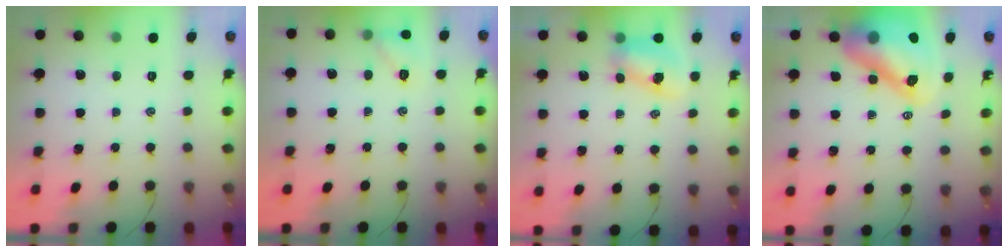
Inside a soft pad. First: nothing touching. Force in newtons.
{"total": 8.0, "press": 7.8, "slide": 1.7}
{"total": 8.4, "press": 8.3, "slide": 1.2}
{"total": 17.1, "press": 16.3, "slide": 5.2}